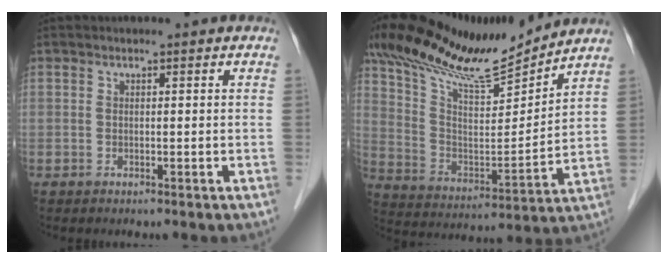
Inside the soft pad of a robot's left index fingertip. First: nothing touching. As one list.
[{"total": 17.2, "force": [15.4, 1.2, 7.4], "torque": [-0.145, -0.008, 0.276]}]